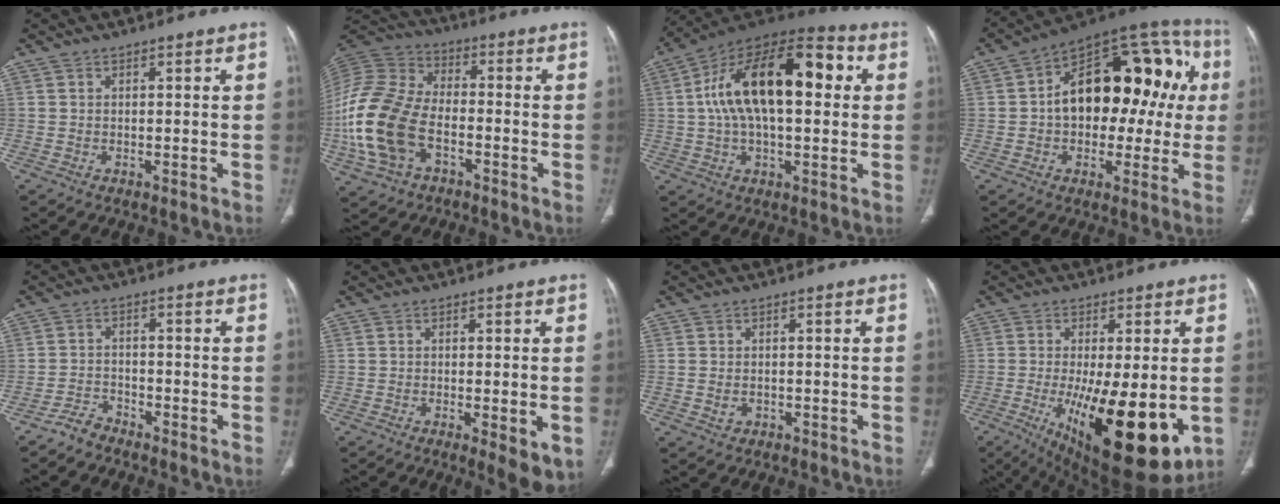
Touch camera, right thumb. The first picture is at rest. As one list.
[{"total": 20.1, "force": [-5.7, 12.8, 14.4], "torque": [-0.321, 0.021, -0.109]}, {"total": 23.0, "force": [3.8, 11.1, 19.8], "torque": [-0.323, 0.033, 0.049]}, {"total": 24.8, "force": [2.2, 14.7, 19.9], "torque": [-0.246, 0.053, 0.026]}, {"total": 3.0, "force": [-2.8, 1.0, 0.3], "torque": [-0.005, 0.009, -0.057]}, {"total": 6.2, "force": [-1.9, 1.7, 5.6], "torque": [-0.081, -0.017, -0.025]}, {"total": 1.9, "force": [-0.6, 1.5, 1.0], "torque": [-0.016, 0.006, -0.004]}, {"total": 20.9, "force": [-4.9, 7.1, 19.1], "torque": [-0.277, -0.035, -0.050]}]